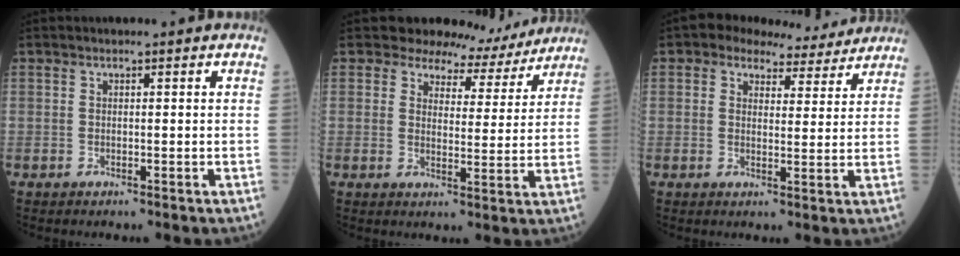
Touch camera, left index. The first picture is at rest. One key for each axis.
{"total": 7.6, "fx": 7.0, "fy": 2.7, "fz": -0.6, "tx": 0.017, "ty": -0.013, "tz": 0.076}
{"total": 8.1, "fx": 7.0, "fy": 3.5, "fz": 2.2, "tx": -0.021, "ty": 0.015, "tz": 0.080}